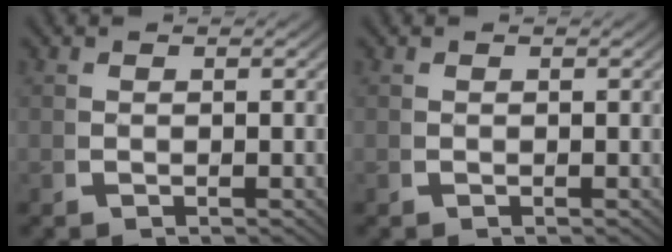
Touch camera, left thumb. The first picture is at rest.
{"total": 0.0}